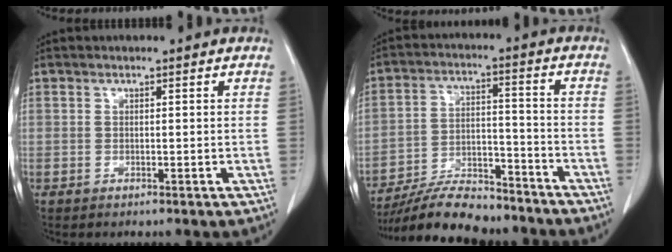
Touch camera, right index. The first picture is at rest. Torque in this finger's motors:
{"motor_torque": [0.76, -1.00, 0.35, 0.08]}